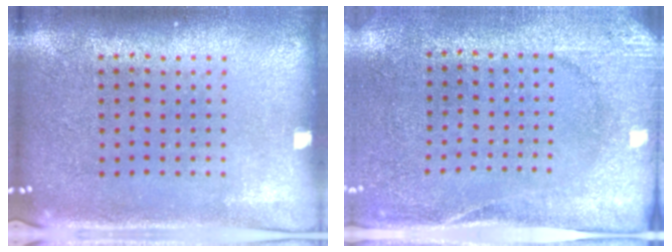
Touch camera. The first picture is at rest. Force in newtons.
{"total": 2.7, "press": 2.2, "slide": 1.5}